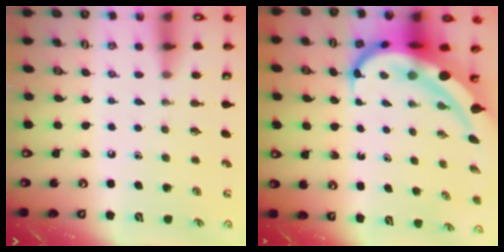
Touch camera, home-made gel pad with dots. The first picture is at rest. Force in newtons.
{"total": 12.8, "press": 12.7, "slide": 2.2}